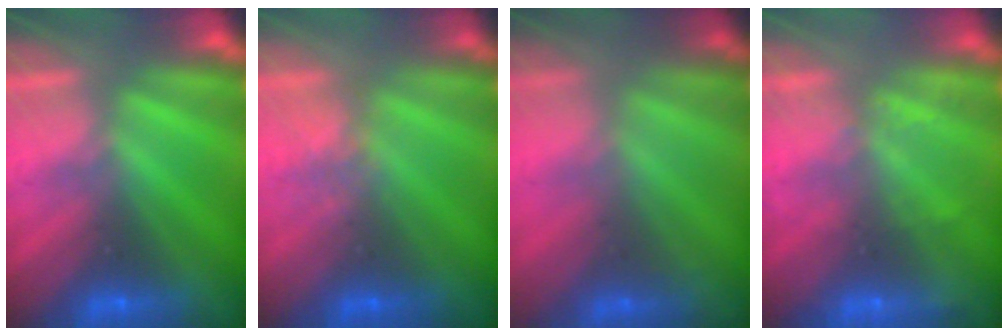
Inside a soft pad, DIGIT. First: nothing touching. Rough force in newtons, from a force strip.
{"total": 2.4}
{"total": 1.7}
{"total": 2.3}